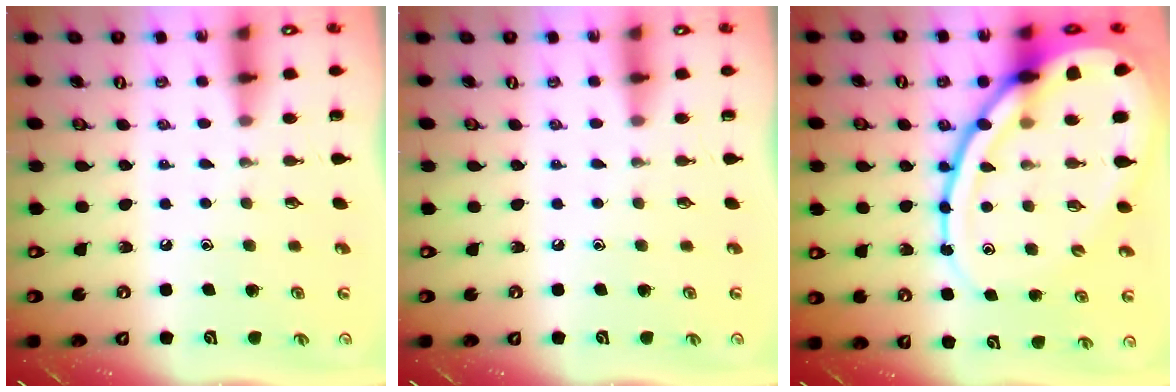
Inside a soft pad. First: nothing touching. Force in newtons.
{"total": 0.0}
{"total": 24.0, "press": 23.9, "slide": 2.4}